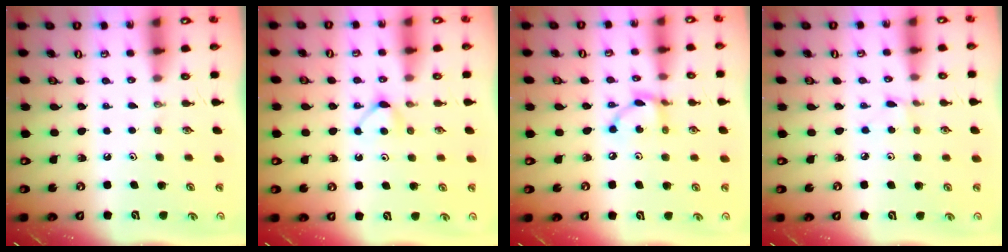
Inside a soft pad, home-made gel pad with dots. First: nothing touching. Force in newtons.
{"total": 4.2, "press": 4.2, "slide": 0.6}
{"total": 7.5, "press": 7.5, "slide": 0.2}
{"total": 1.1, "press": 1.1, "slide": 0.1}